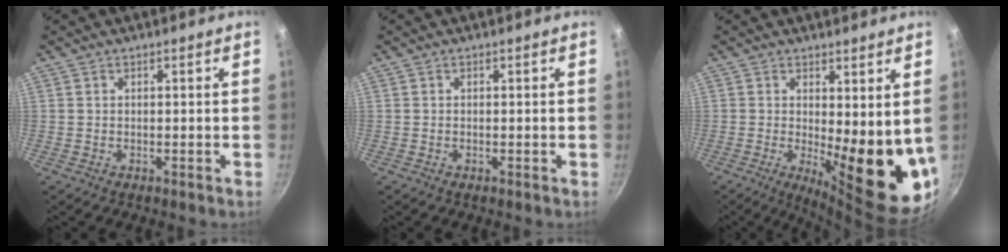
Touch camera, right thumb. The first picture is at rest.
{"total": 0.0}
{"total": 14.3, "force": [0.3, 4.9, 13.5], "torque": [-0.147, -0.037, 0.017]}